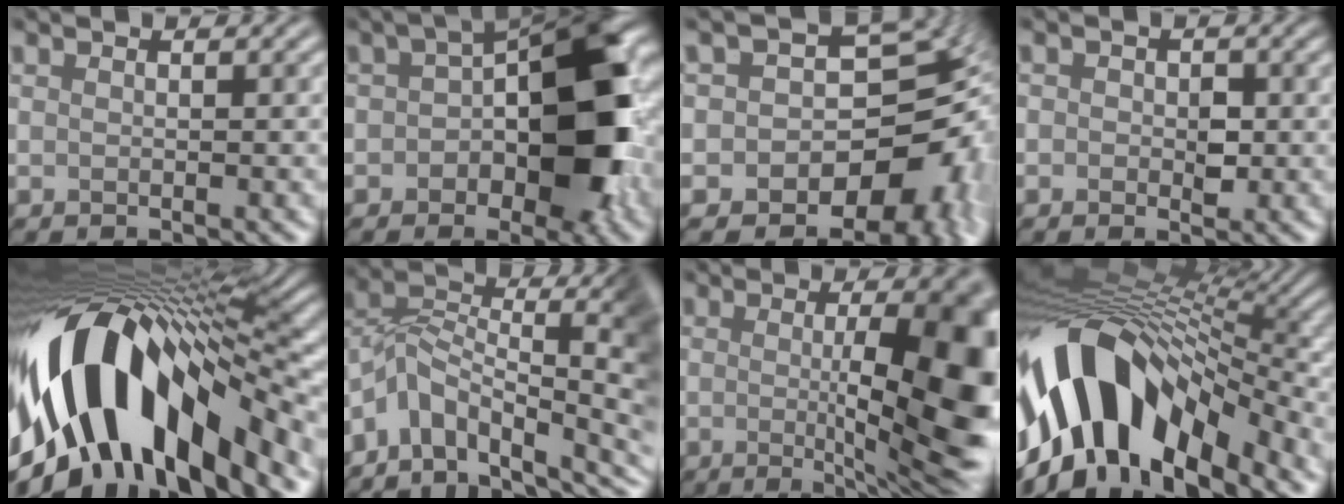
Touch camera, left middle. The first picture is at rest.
{"total": 10.1, "force": [-1.3, 5.0, 8.7], "torque": [-0.112, 0.018, -0.017]}
{"total": 12.7, "force": [-4.3, 9.4, 7.4], "torque": [-0.065, 0.001, -0.052]}
{"total": 0.7, "force": [-0.6, 0.3, 0.2], "torque": [-0.016, -0.005, 0.006]}
{"total": 15.6, "force": [-3.7, 7.9, 12.9], "torque": [-0.245, 0.000, -0.047]}
{"total": 11.3, "force": [-4.8, 6.0, 8.4], "torque": [-0.165, 0.006, -0.049]}
{"total": 11.9, "force": [-0.6, 3.0, 11.5], "torque": [-0.137, -0.012, 0.012]}
{"total": 13.8, "force": [-3.8, 7.6, 10.9], "torque": [-0.206, 0.015, -0.053]}